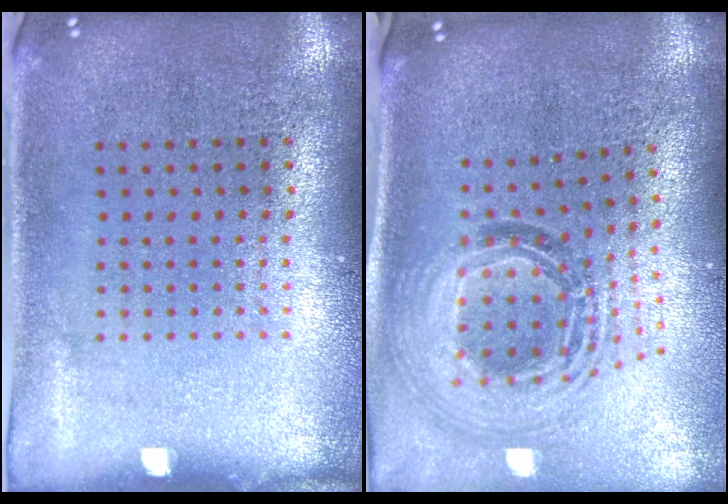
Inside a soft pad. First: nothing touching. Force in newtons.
{"total": 1.7, "press": 1.5, "slide": 0.9}